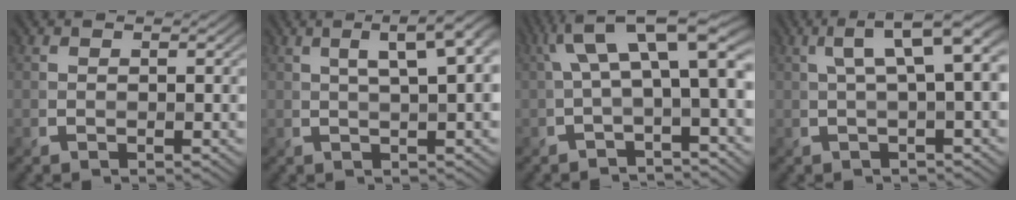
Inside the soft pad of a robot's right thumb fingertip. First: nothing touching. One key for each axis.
{"total": 7.1, "fx": 2.2, "fy": 1.7, "fz": 6.5, "tx": -0.074, "ty": 0.030, "tz": 0.025}
{"total": 9.3, "fx": 1.1, "fy": 2.8, "fz": 8.8, "tx": -0.154, "ty": 0.022, "tz": 0.016}
{"total": 7.1, "fx": 1.6, "fy": 1.7, "fz": 6.7, "tx": -0.095, "ty": 0.028, "tz": 0.023}